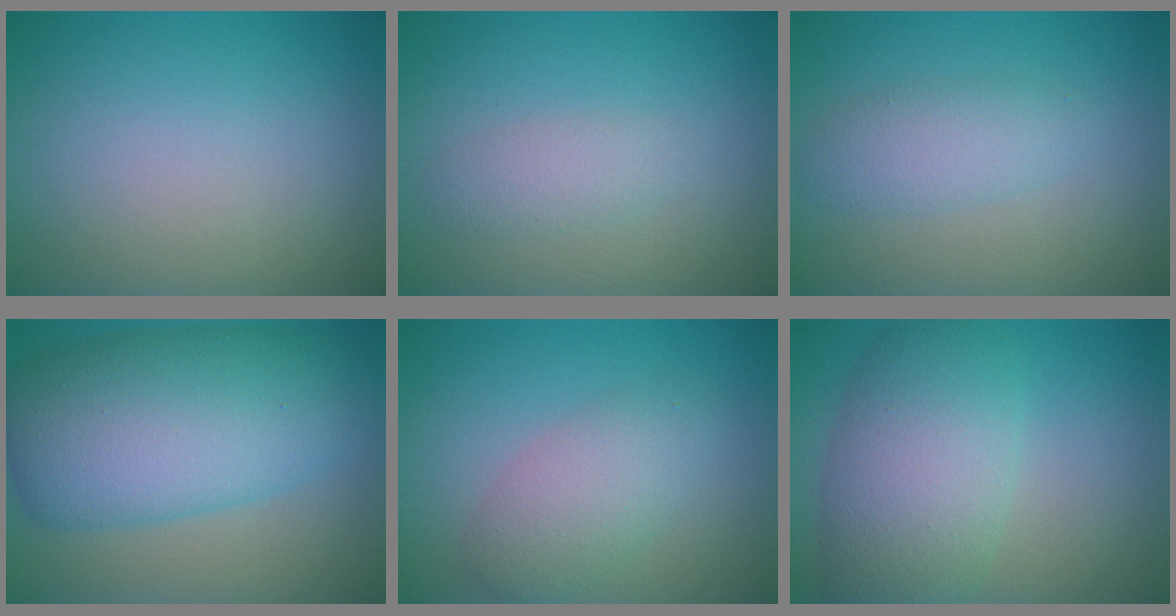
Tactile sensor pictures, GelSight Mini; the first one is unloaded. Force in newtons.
{"total": 1.7, "press": 1.7, "slide": 0.1}
{"total": 2.6, "press": 2.6, "slide": 0.2}
{"total": 11.1, "press": 11.1, "slide": 0.3}
{"total": 3.6, "press": 3.6, "slide": 0.1}
{"total": 7.6, "press": 7.6, "slide": 0.3}